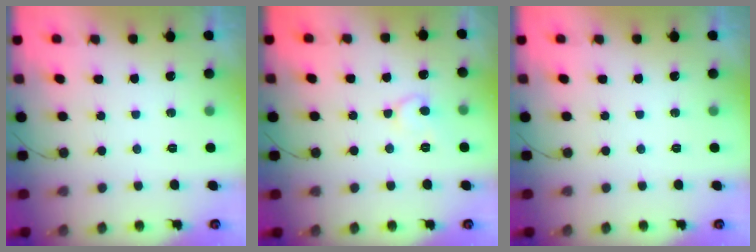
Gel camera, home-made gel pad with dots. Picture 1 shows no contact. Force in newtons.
{"total": 6.7, "press": 6.7, "slide": 0.5}
{"total": 0.0}